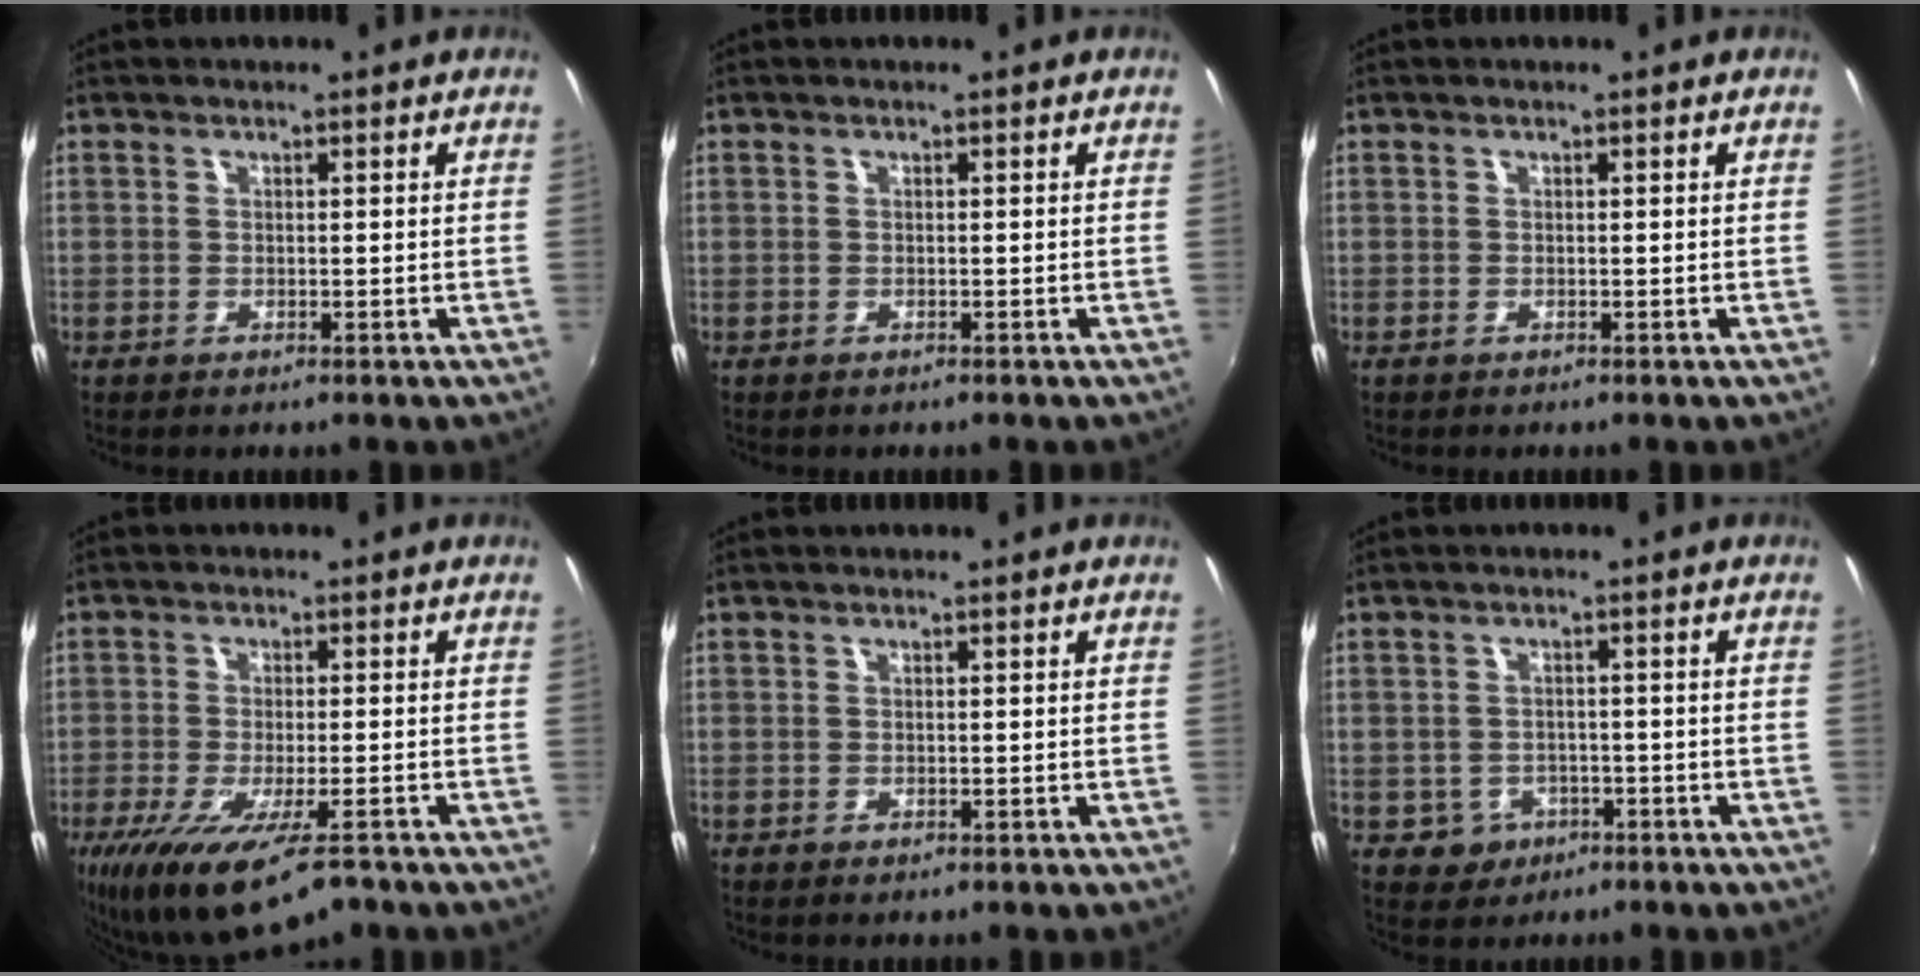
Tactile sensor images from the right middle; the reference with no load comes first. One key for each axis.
{"total": 0.0}
{"total": 0.0}
{"total": 13.5, "fx": -8.9, "fy": 3.6, "fz": 9.5, "tx": -0.192, "ty": -0.048, "tz": -0.149}
{"total": 0.0}
{"total": 5.4, "fx": -1.9, "fy": 4.9, "fz": 1.3, "tx": -0.041, "ty": 0.005, "tz": -0.017}